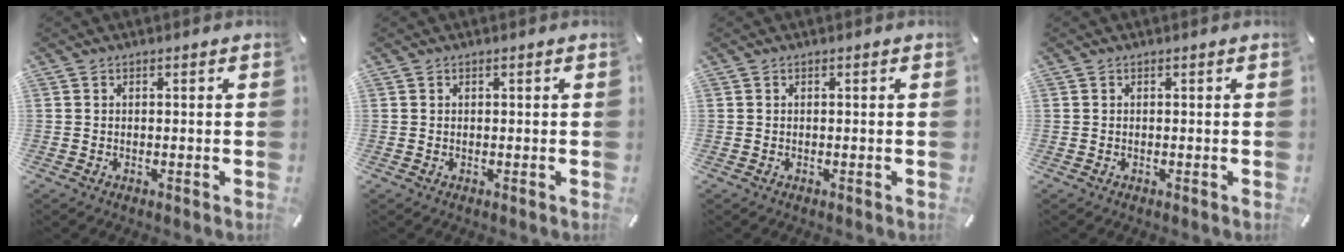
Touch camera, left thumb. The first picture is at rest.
{"total": 0.0}
{"total": 0.0}
{"total": 0.0}